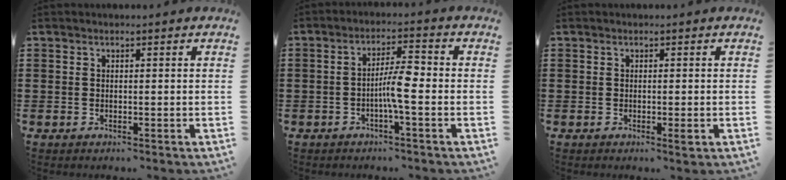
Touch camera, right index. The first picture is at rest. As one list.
[{"total": 5.1, "force": [-1.2, 0.7, 5.0], "torque": [-0.096, 0.003, -0.028]}, {"total": 1.6, "force": [-0.3, 0.1, 1.5], "torque": [-0.034, -0.009, -0.007]}]